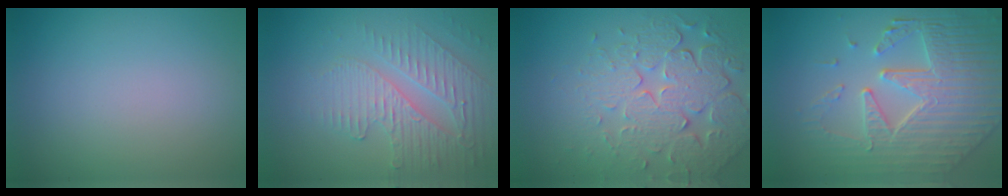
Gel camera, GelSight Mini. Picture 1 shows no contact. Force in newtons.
{"total": 3.9, "press": 3.5, "slide": 1.7}
{"total": 7.1, "press": 5.2, "slide": 4.8}
{"total": 8.7, "press": 6.0, "slide": 6.4}